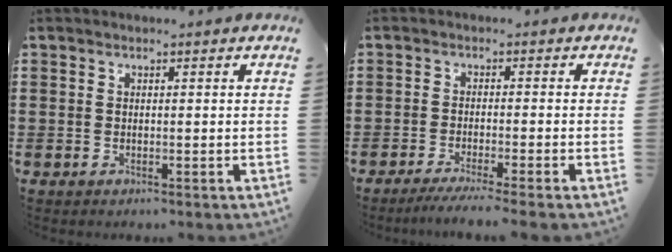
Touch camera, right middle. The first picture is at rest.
{"total": 2.8, "force": [-2.4, -0.5, 1.5], "torque": [-0.032, -0.008, -0.047]}